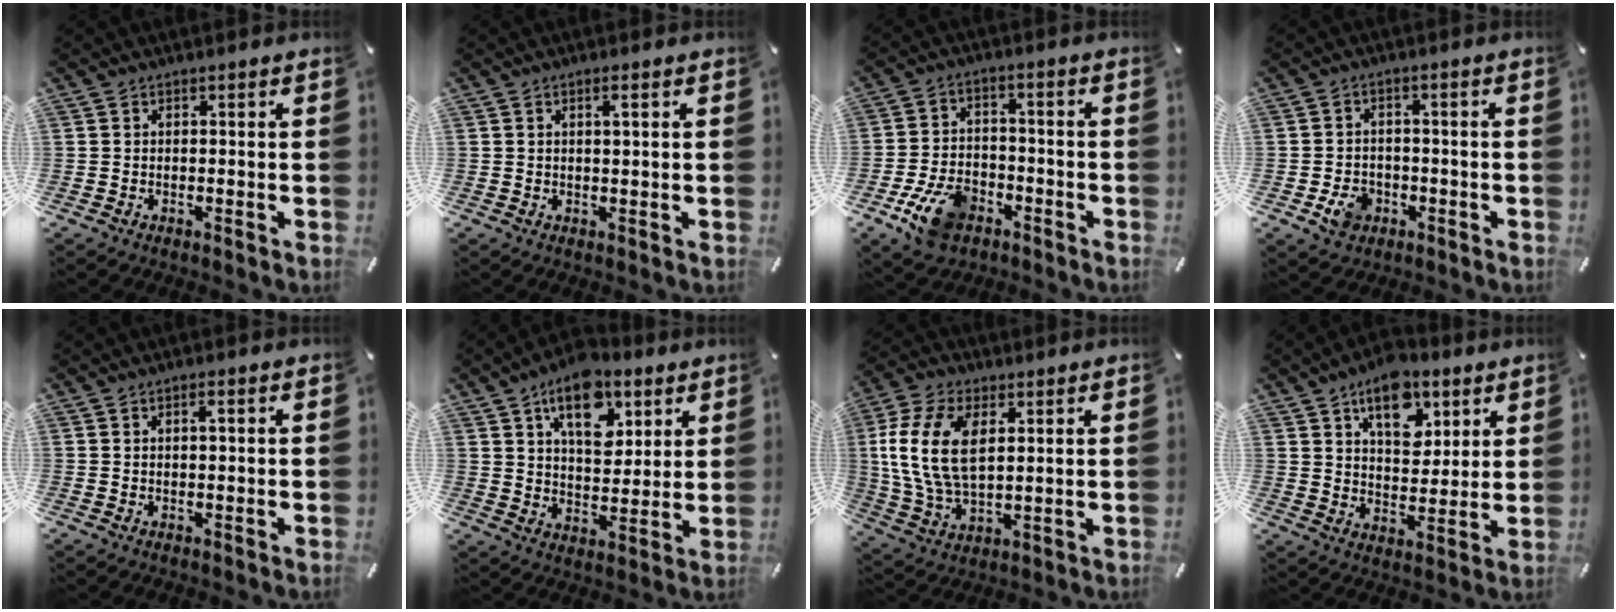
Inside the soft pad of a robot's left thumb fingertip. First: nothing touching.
{"total": 1.7, "force": [0.7, 0.2, 1.6], "torque": [-0.032, 0.001, 0.010]}
{"total": 10.9, "force": [-5.6, 6.7, 6.5], "torque": [-0.129, 0.028, -0.095]}
{"total": 5.7, "force": [-2.2, 4.6, 2.5], "torque": [-0.043, 0.008, -0.039]}
{"total": 1.4, "force": [0.5, 0.3, 1.3], "torque": [-0.025, 0.002, 0.007]}
{"total": 14.2, "force": [7.7, 8.5, 8.3], "torque": [-0.121, -0.029, 0.135]}
{"total": 13.9, "force": [3.2, 8.6, 10.4], "torque": [-0.246, 0.004, 0.057]}
{"total": 12.7, "force": [7.4, 7.7, 6.9], "torque": [-0.095, -0.032, 0.129]}